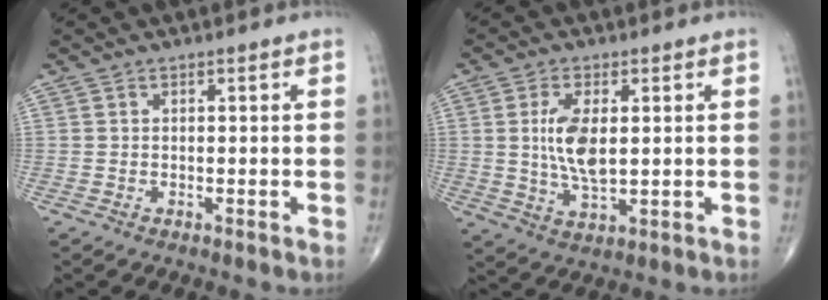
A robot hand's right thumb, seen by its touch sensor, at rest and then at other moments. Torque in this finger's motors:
{"motor_torque": [1.61, 1.69, 1.29, 0.00, 0.09]}